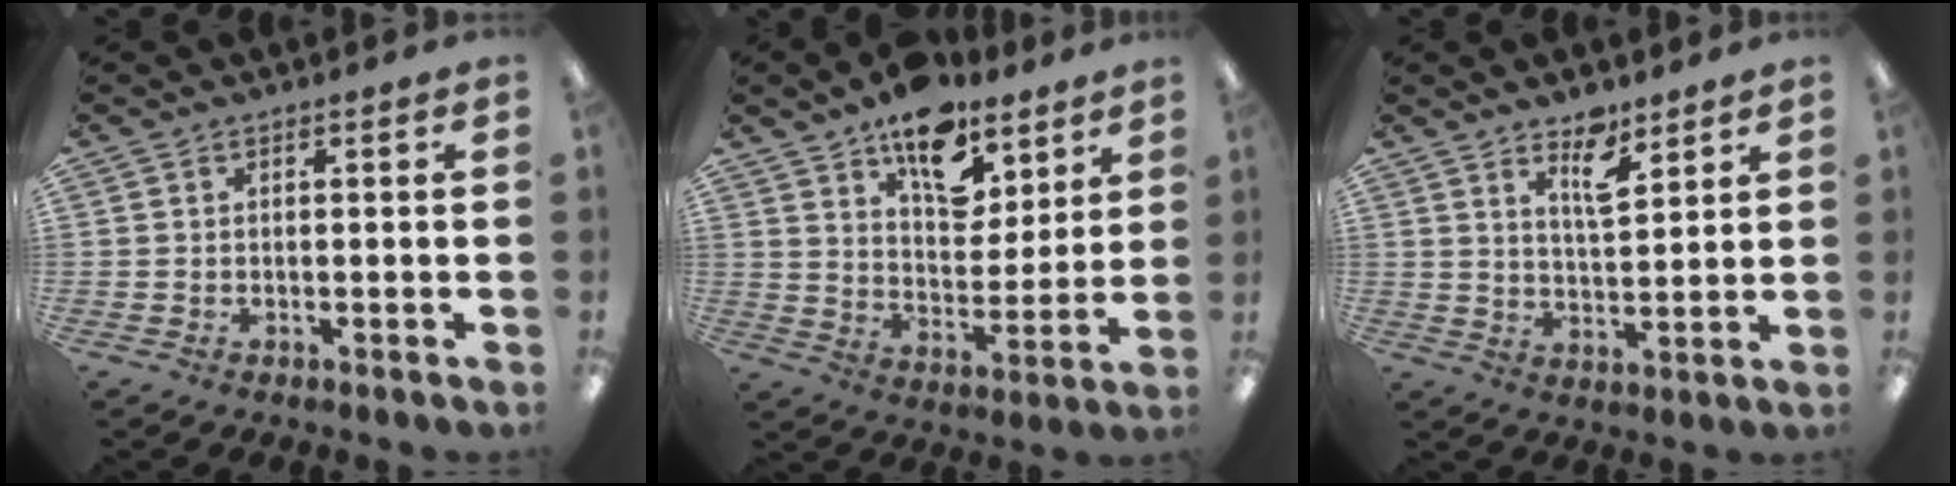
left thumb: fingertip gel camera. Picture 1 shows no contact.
{"total": 14.3, "force": [10.3, 7.4, 6.6], "torque": [-0.092, -0.063, 0.185]}
{"total": 7.6, "force": [5.5, 2.8, 4.4], "torque": [-0.061, -0.034, 0.092]}